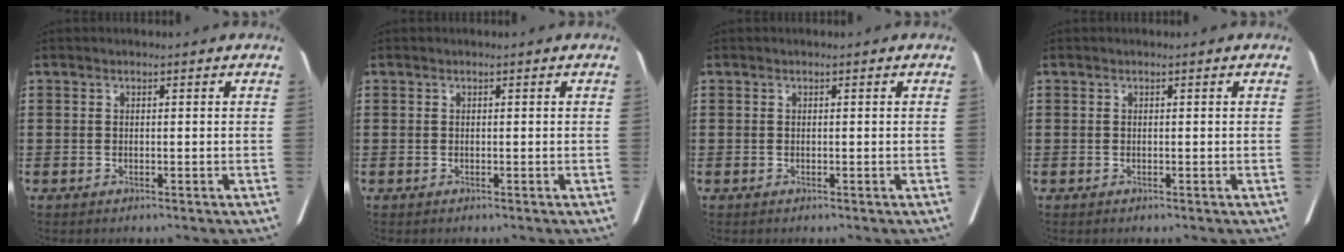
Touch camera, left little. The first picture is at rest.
{"total": 0.0}
{"total": 0.0}
{"total": 0.0}